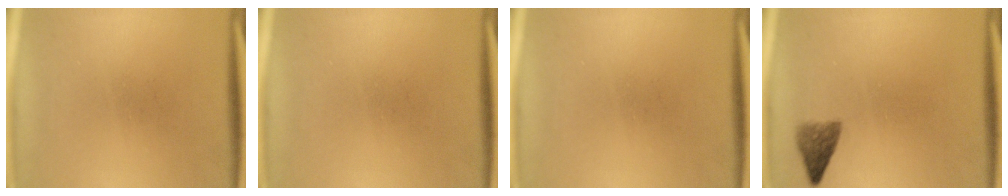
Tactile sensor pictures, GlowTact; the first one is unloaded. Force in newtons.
{"total": 0.0}
{"total": 0.0}
{"total": 2.6}